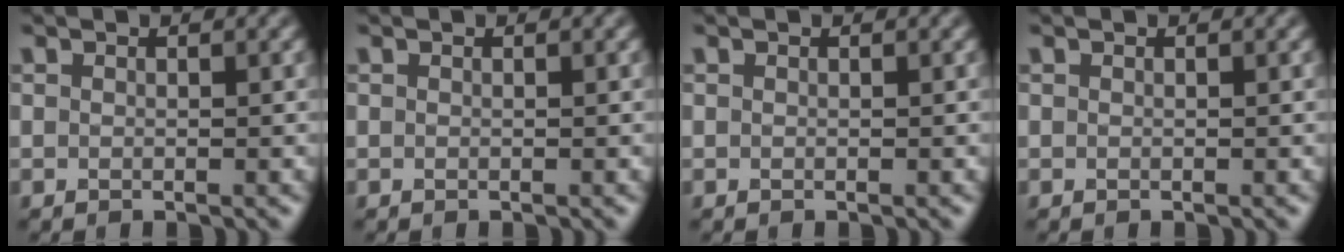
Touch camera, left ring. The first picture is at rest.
{"total": 0.0}
{"total": 0.0}
{"total": 0.0}